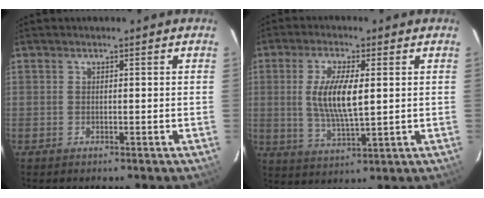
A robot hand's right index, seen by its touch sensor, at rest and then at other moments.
{"total": 9.5, "force": [1.1, 2.8, 9.0], "torque": [-0.177, -0.004, 0.025]}